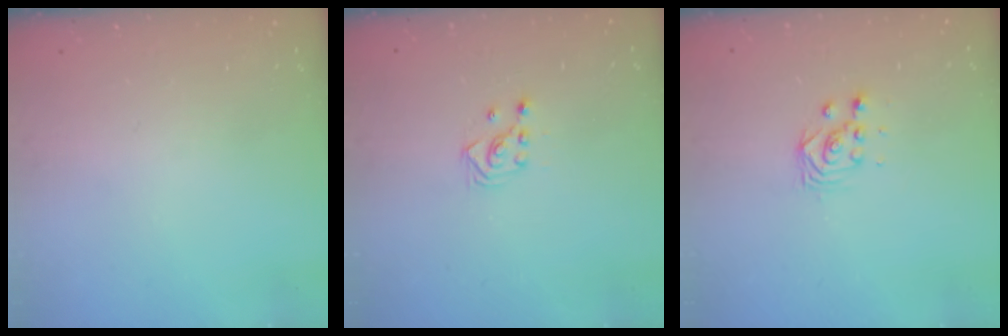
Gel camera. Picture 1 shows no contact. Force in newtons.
{"total": 2.9, "press": 2.9, "slide": 0.3}
{"total": 3.0, "press": 2.9, "slide": 0.3}